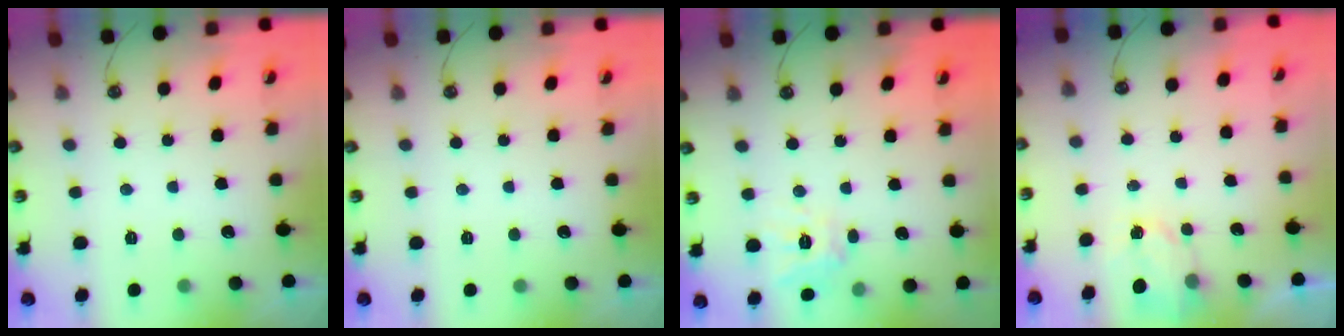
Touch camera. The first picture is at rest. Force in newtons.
{"total": 0.0}
{"total": 10.3, "press": 10.3, "slide": 0.6}
{"total": 2.6, "press": 2.6, "slide": 0.3}